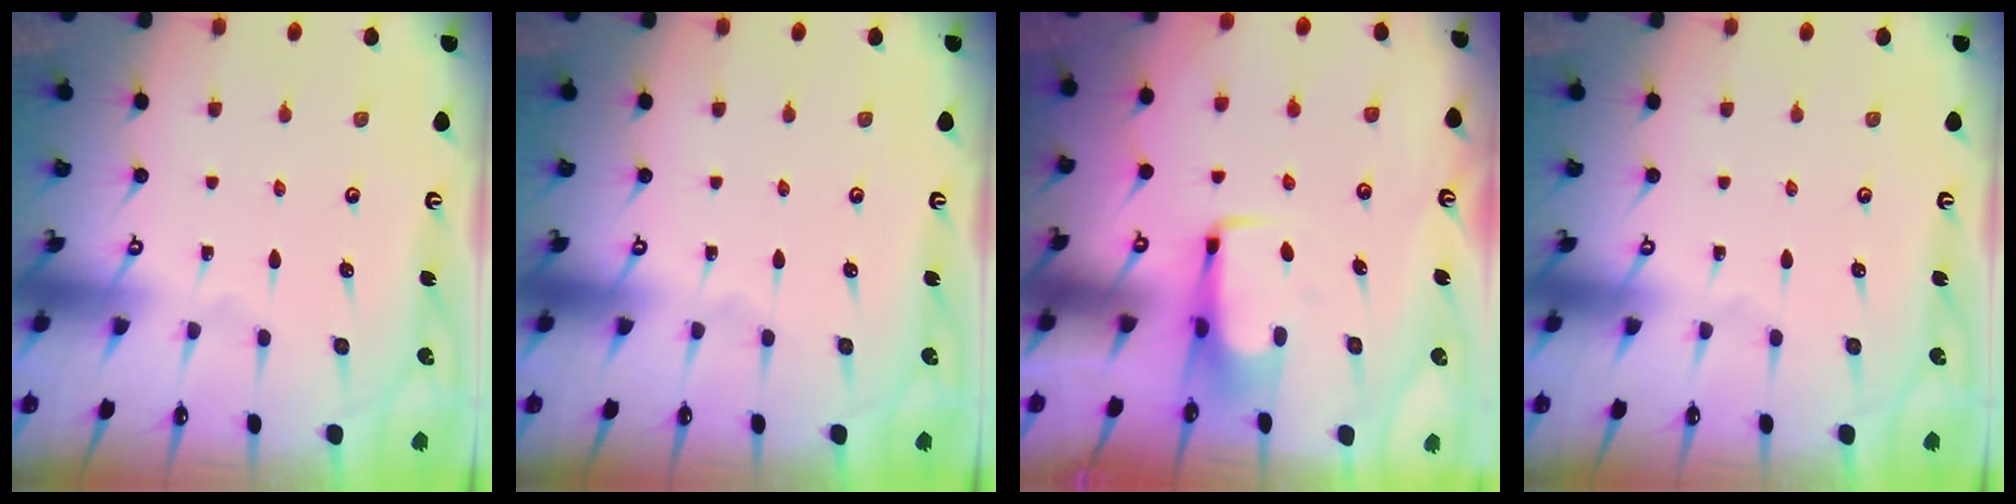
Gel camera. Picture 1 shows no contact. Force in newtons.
{"total": 0.0}
{"total": 2.9, "press": 2.9, "slide": 0.3}
{"total": 0.0}